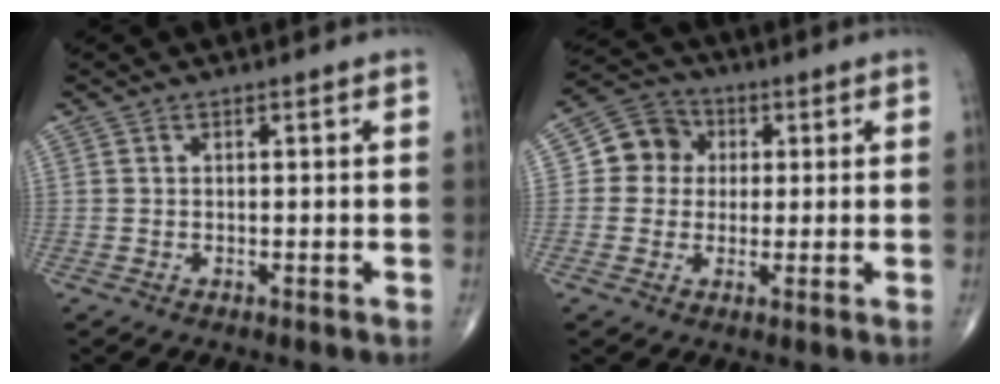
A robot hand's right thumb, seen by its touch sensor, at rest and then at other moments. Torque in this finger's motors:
{"motor_torque": [-0.29, 0.33, 0.01, -0.02, 0.00]}